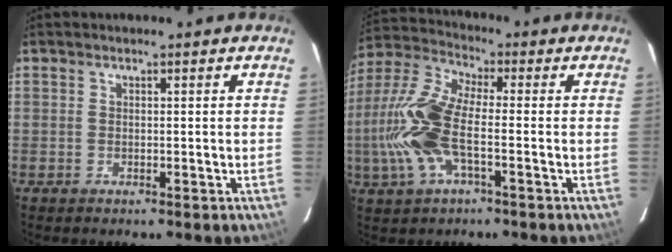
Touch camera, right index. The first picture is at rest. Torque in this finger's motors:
{"motor_torque": [1.40, -0.74, 1.05, 0.21]}